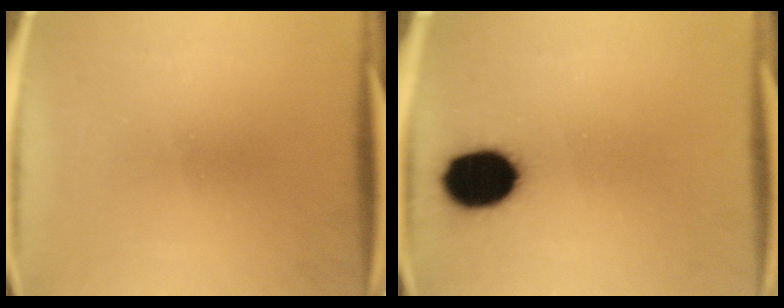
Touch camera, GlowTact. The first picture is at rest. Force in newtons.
{"total": 13.4}